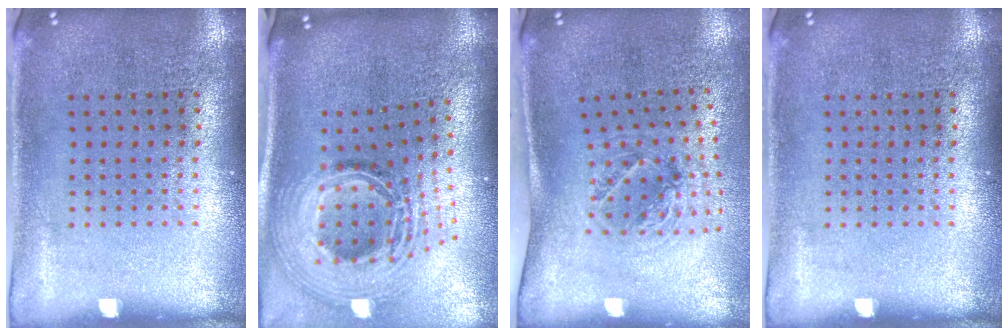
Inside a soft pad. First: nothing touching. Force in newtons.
{"total": 3.0, "press": 2.0, "slide": 2.2}
{"total": 1.3, "press": 1.2, "slide": 0.6}
{"total": 0.0}